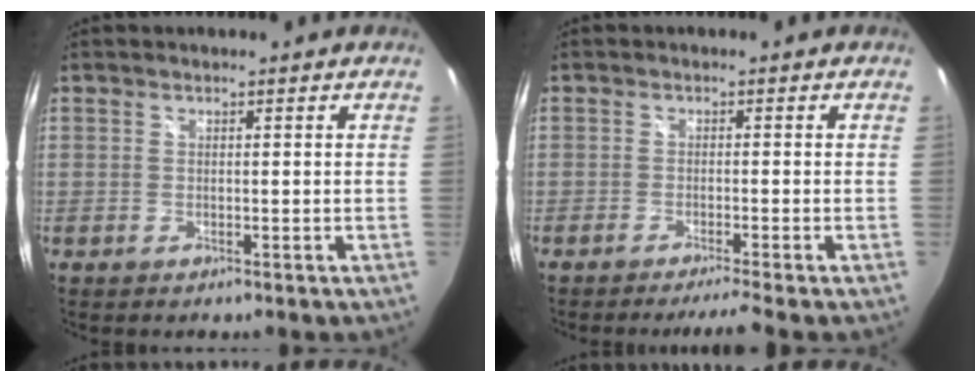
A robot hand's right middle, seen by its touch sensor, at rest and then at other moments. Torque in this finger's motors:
{"motor_torque": [0.11, -0.15, 0.03, 0.01]}